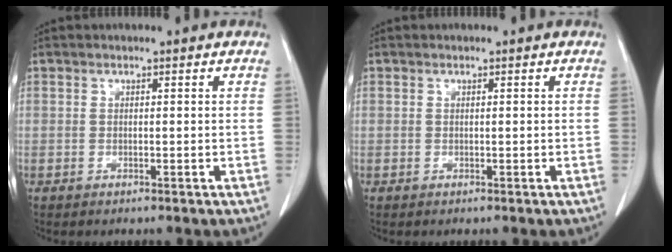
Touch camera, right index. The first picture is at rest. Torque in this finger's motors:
{"motor_torque": [-0.17, -0.10, -0.58, -0.08]}